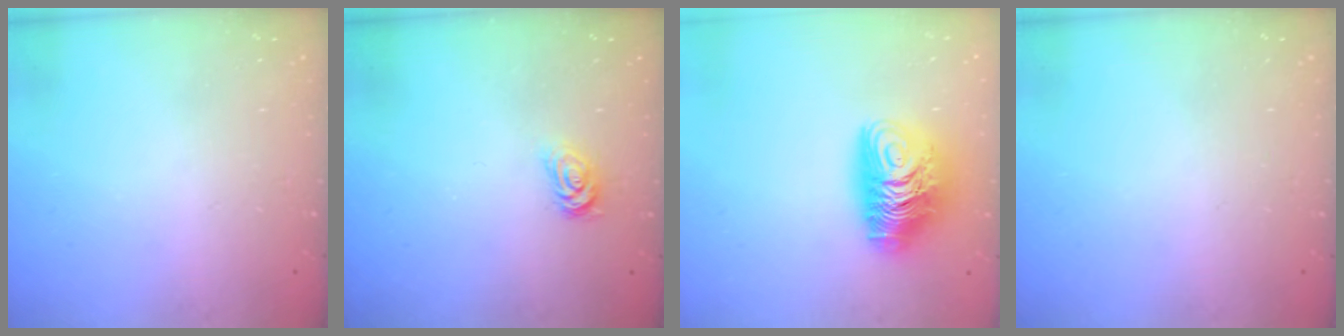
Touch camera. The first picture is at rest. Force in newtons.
{"total": 2.6, "press": 2.6, "slide": 0.4}
{"total": 11.8, "press": 11.7, "slide": 1.1}
{"total": 0.0}